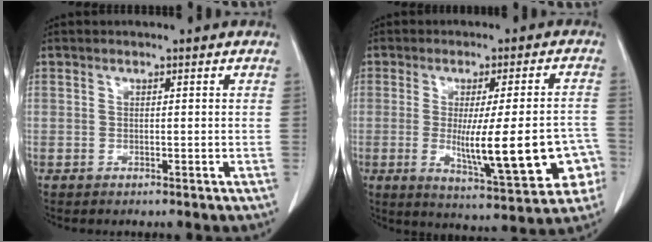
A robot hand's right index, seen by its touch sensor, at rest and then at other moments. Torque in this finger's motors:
{"motor_torque": [0.76, 0.19, 0.42, 0.16]}